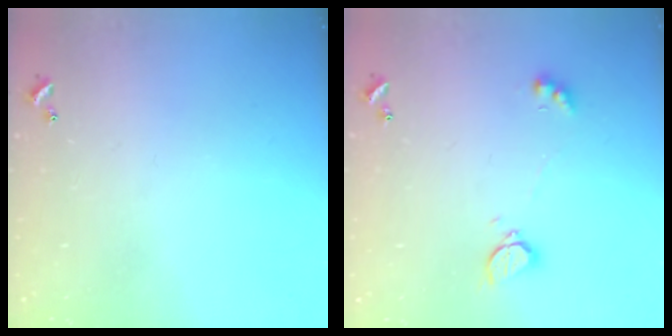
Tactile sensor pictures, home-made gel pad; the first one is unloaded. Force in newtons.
{"total": 2.1, "press": 2.0, "slide": 0.5}